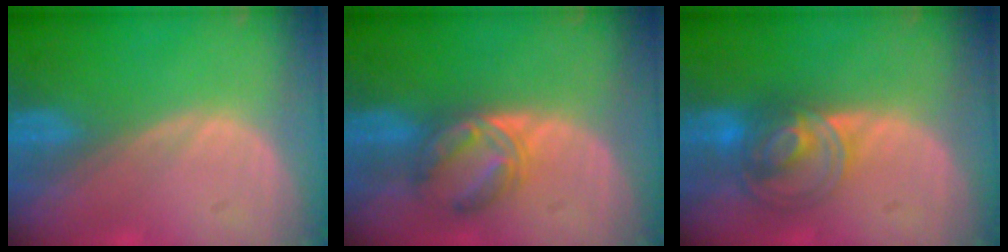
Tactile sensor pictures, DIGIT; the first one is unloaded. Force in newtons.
{"total": 5.5, "press": 5.4, "slide": 1.0}
{"total": 7.4, "press": 6.3, "slide": 3.9}